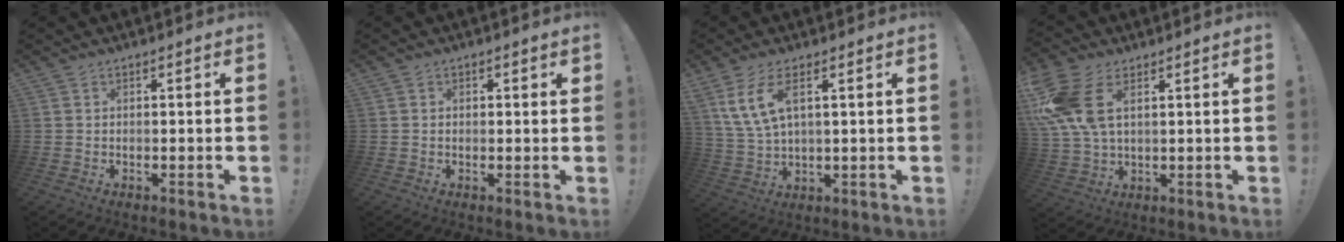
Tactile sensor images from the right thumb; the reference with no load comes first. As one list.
[{"total": 1.0, "force": [0.5, 0.8, 0.3], "torque": [0.008, -0.003, 0.005]}, {"total": 8.7, "force": [4.3, 3.5, 6.8], "torque": [-0.141, -0.008, 0.084]}, {"total": 13.8, "force": [4.7, 8.0, 10.2], "torque": [-0.208, -0.011, 0.091]}]